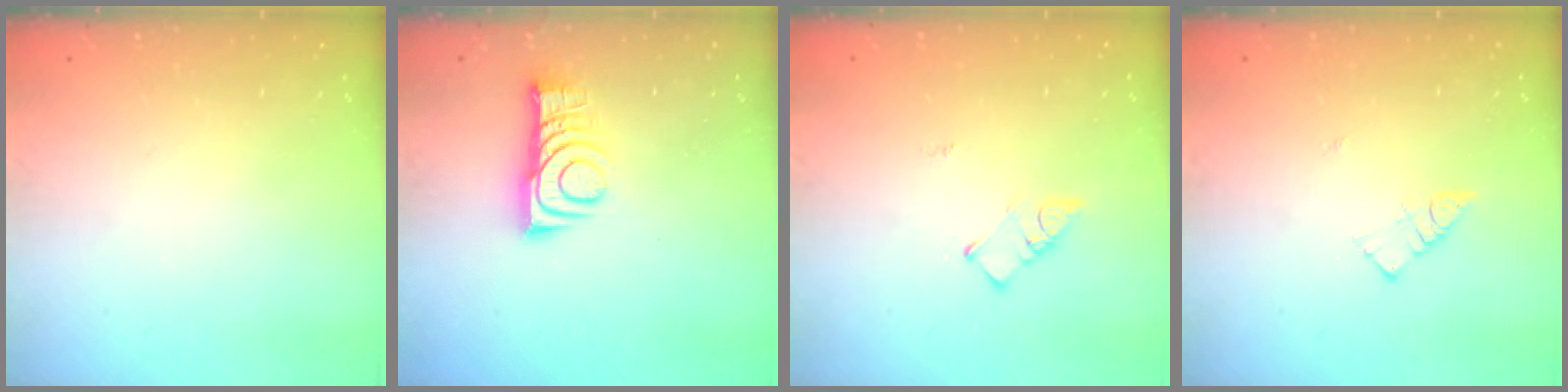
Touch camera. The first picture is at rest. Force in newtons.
{"total": 9.3, "press": 9.3, "slide": 0.7}
{"total": 3.6, "press": 3.5, "slide": 0.4}
{"total": 4.1, "press": 4.0, "slide": 0.5}